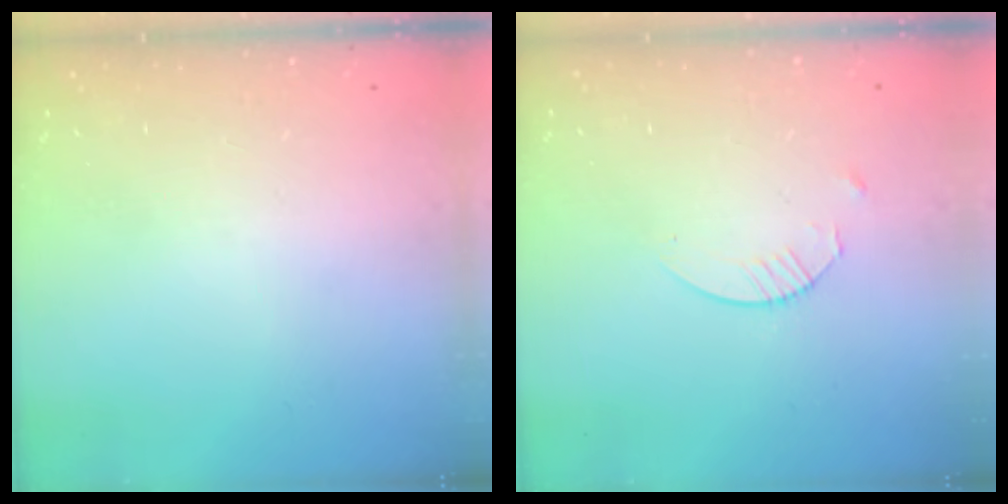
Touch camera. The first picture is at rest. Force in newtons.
{"total": 2.4, "press": 2.4, "slide": 0.3}